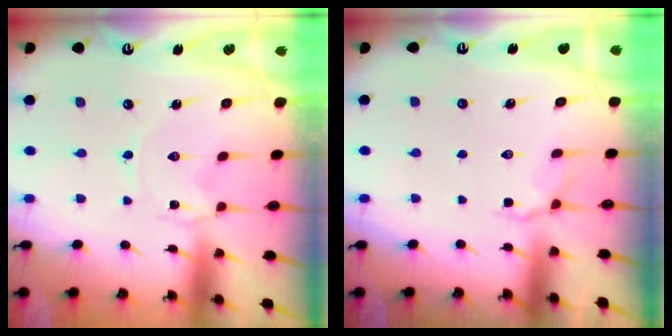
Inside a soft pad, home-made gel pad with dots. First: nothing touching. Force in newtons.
{"total": 5.6, "press": 5.2, "slide": 2.0}